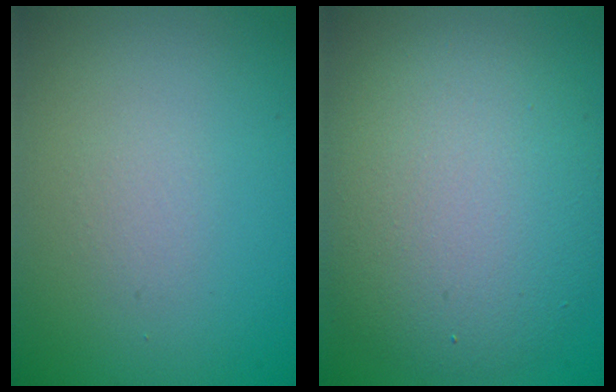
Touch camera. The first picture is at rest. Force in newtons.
{"total": 7.8, "press": 7.8, "slide": 0.1}